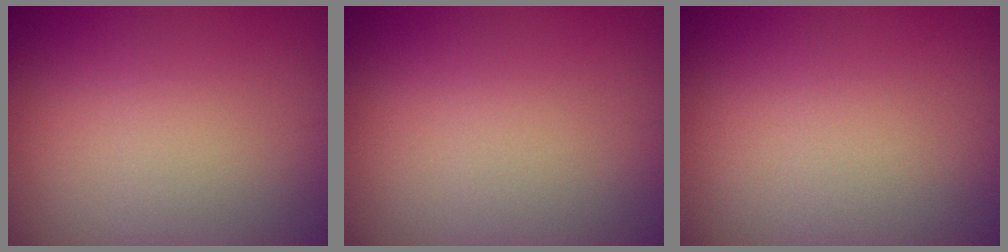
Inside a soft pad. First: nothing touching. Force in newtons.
{"total": 0.0}
{"total": 0.0}